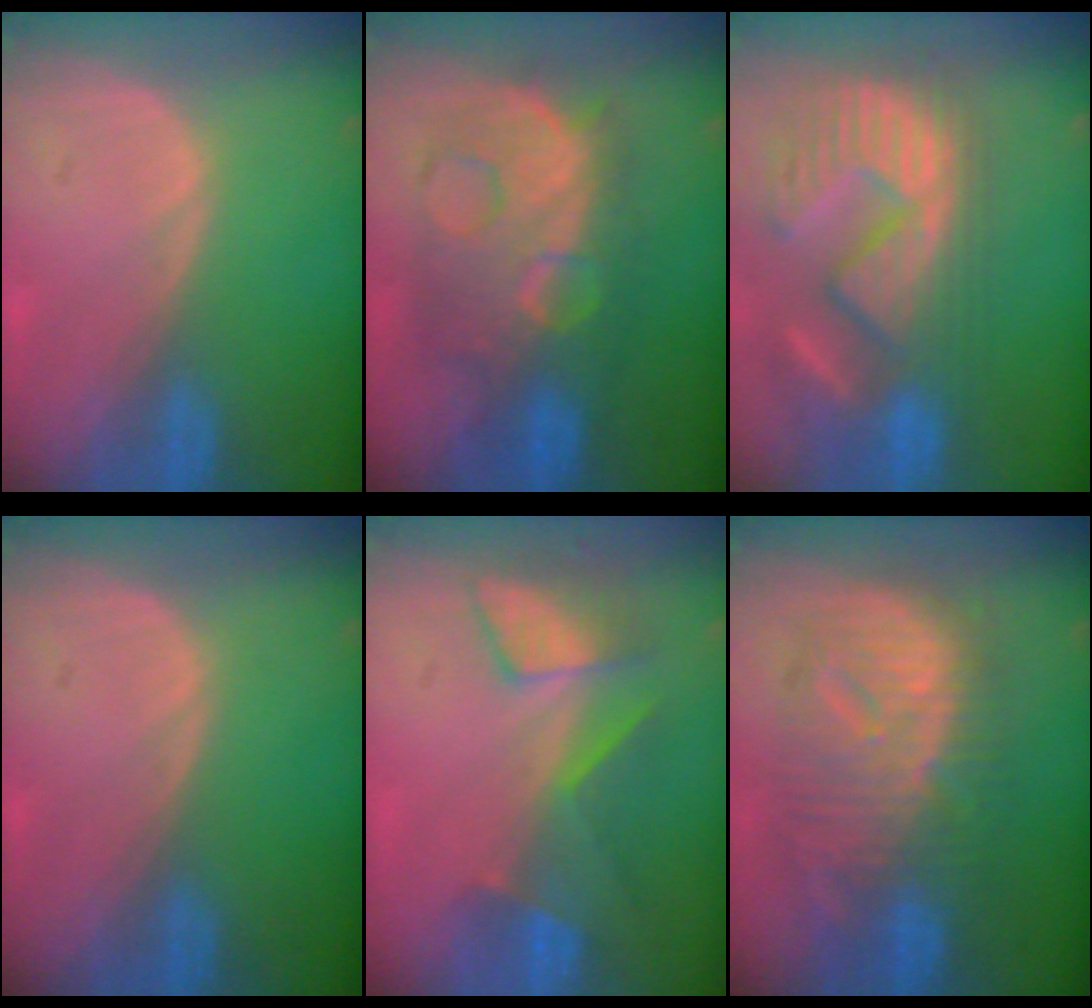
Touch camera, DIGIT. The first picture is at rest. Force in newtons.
{"total": 10.8, "press": 10.8, "slide": 1.0}
{"total": 13.4, "press": 12.2, "slide": 5.7}
{"total": 0.0}
{"total": 8.4, "press": 7.2, "slide": 4.4}
{"total": 12.3, "press": 12.3, "slide": 1.1}